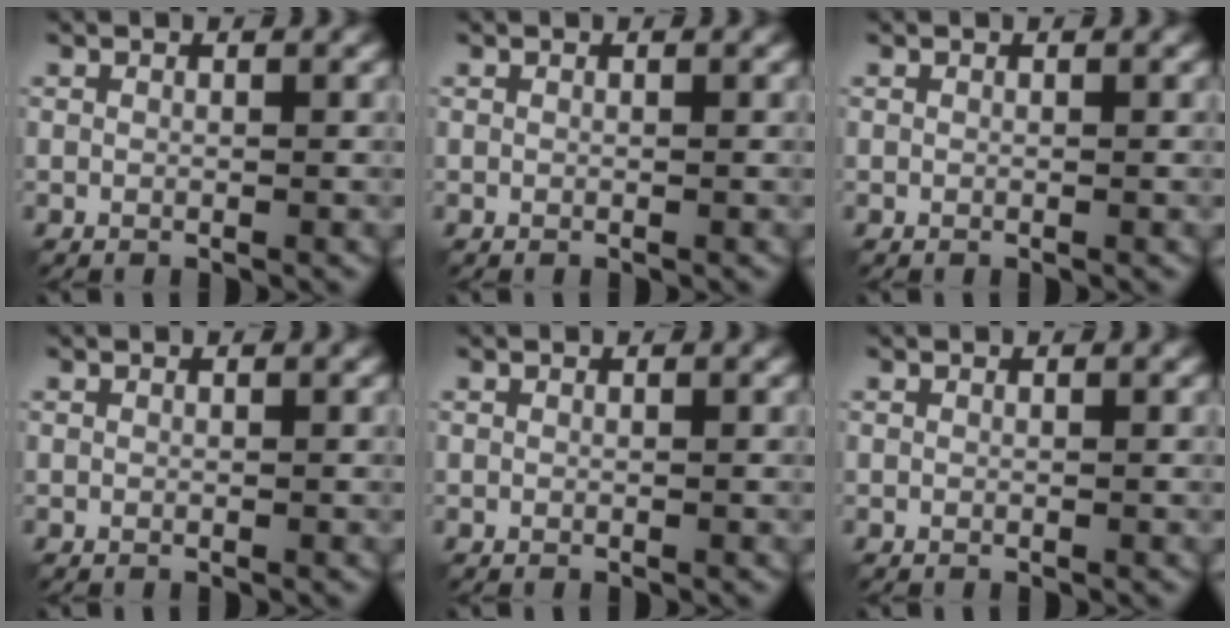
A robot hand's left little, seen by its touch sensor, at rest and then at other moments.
{"total": 0.0}
{"total": 0.0}
{"total": 0.0}
{"total": 0.0}
{"total": 0.0}